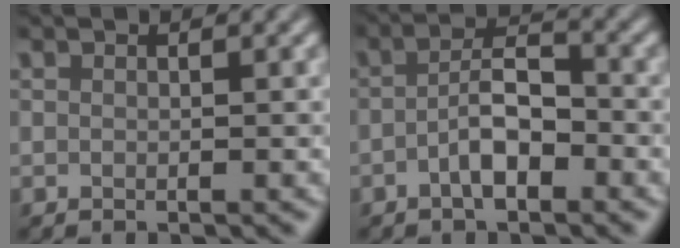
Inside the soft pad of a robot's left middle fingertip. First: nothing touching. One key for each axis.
{"total": 3.5, "fx": -1.5, "fy": 1.3, "fz": 2.9, "tx": -0.053, "ty": 0.009, "tz": -0.034}